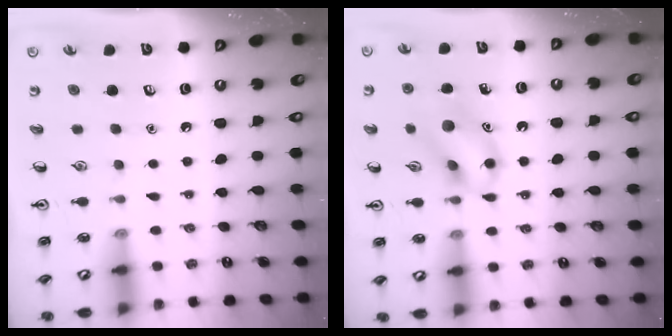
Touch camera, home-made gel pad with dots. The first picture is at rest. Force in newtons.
{"total": 12.8, "press": 12.7, "slide": 1.1}